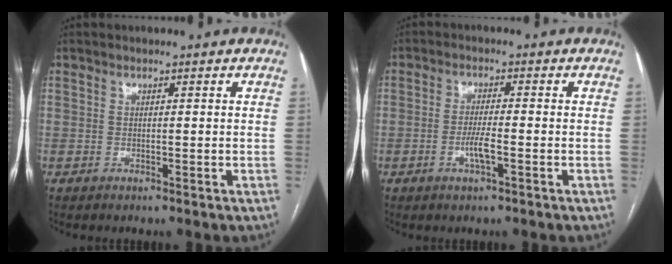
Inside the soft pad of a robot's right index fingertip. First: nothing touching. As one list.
[{"total": 3.5, "force": [-1.2, 0.4, 3.3], "torque": [-0.067, -0.002, -0.023]}]